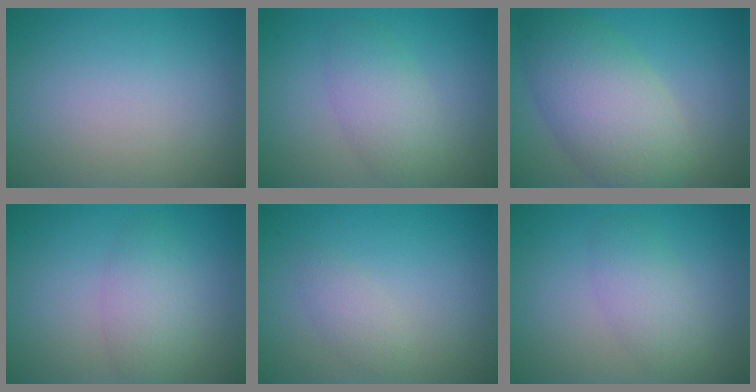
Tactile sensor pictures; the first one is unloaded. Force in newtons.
{"total": 3.4, "press": 3.4, "slide": 0.1}
{"total": 8.0, "press": 8.0, "slide": 0.5}
{"total": 3.0, "press": 3.0, "slide": 0.1}
{"total": 1.5, "press": 1.5, "slide": 0.1}
{"total": 2.7, "press": 2.7, "slide": 0.3}